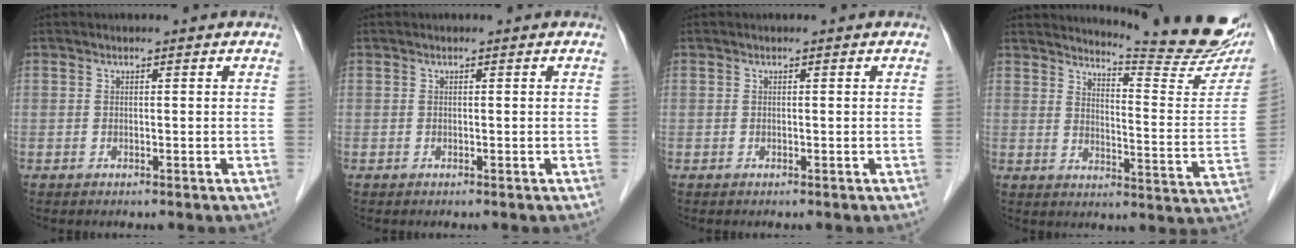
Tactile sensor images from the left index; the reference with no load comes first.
{"total": 0.0}
{"total": 0.0}
{"total": 19.3, "force": [17.6, 0.7, 7.7], "torque": [-0.107, -0.098, 0.210]}